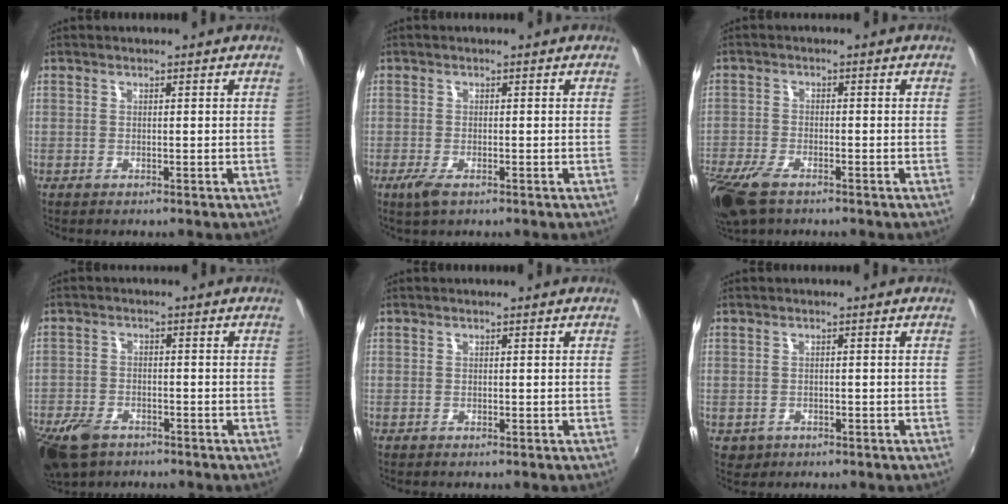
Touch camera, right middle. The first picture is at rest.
{"total": 3.0, "force": [-1.7, 0.9, 2.2], "torque": [-0.049, -0.010, -0.032]}
{"total": 9.3, "force": [-6.4, 3.8, 5.6], "torque": [-0.149, -0.032, -0.126]}
{"total": 9.7, "force": [-6.5, 5.4, 4.8], "torque": [-0.133, -0.018, -0.122]}
{"total": 0.0}
{"total": 2.8, "force": [-0.9, 2.4, 1.0], "torque": [-0.028, -0.004, -0.008]}